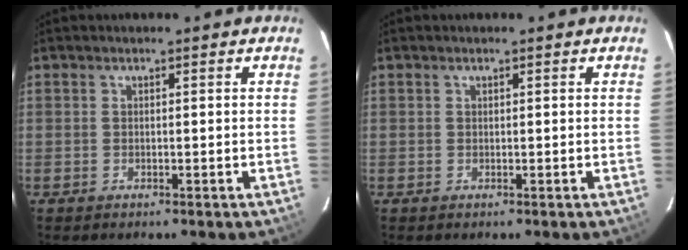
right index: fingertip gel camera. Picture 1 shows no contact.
{"total": 0.0}